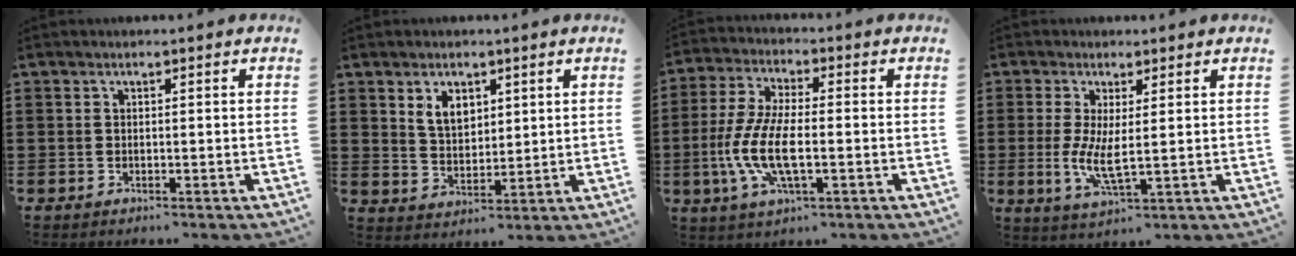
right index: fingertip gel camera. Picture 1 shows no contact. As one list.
[{"total": 4.7, "force": [2.5, 3.1, 2.5], "torque": [-0.060, 0.011, 0.045]}, {"total": 9.4, "force": [-2.6, 3.2, 8.5], "torque": [-0.197, -0.014, -0.055]}, {"total": 5.5, "force": [0.4, 1.4, 5.3], "torque": [-0.100, -0.009, 0.006]}]